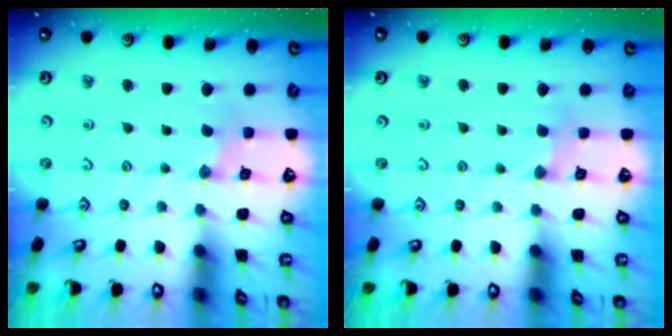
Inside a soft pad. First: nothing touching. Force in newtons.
{"total": 2.0, "press": 2.0, "slide": 0.4}